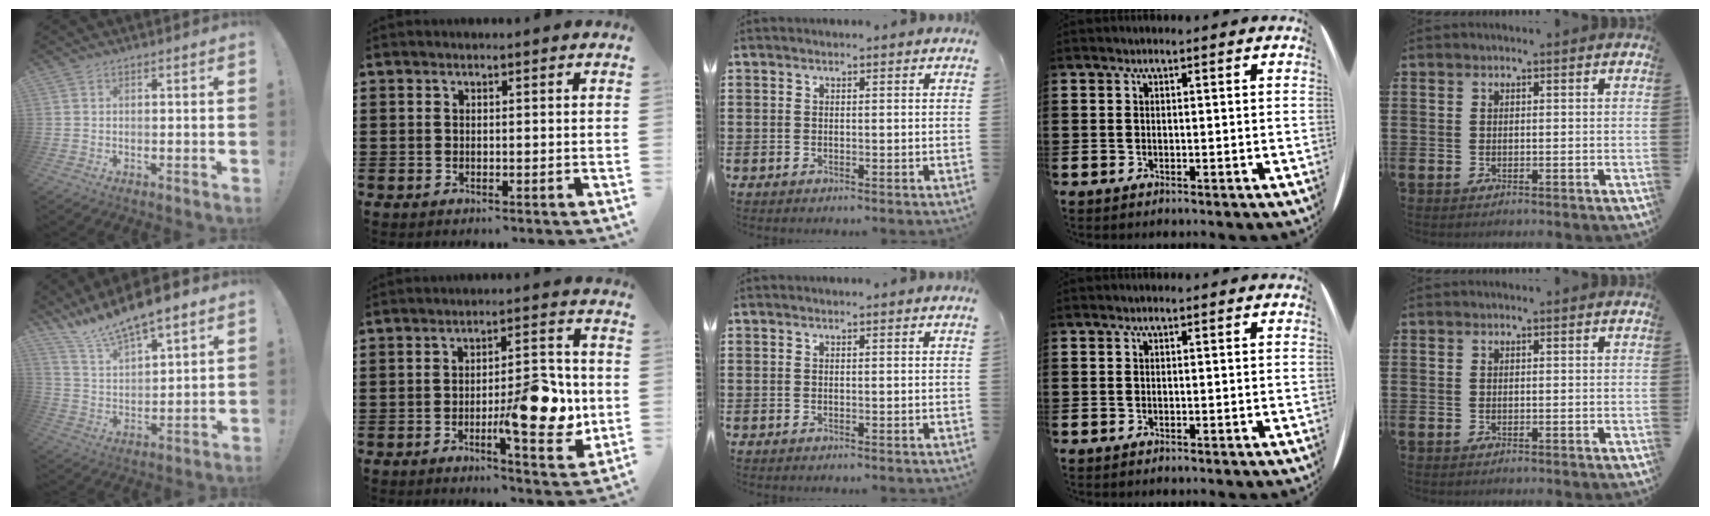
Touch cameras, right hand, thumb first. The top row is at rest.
{"thumb": {"total": 11.7, "force": [10.7, 2.3, 4.2], "torque": [-0.095, -0.089, 0.190]}, "index": {"total": 11.8, "force": [-2.0, 3.7, 11.1], "torque": [-0.144, -0.003, -0.029]}}